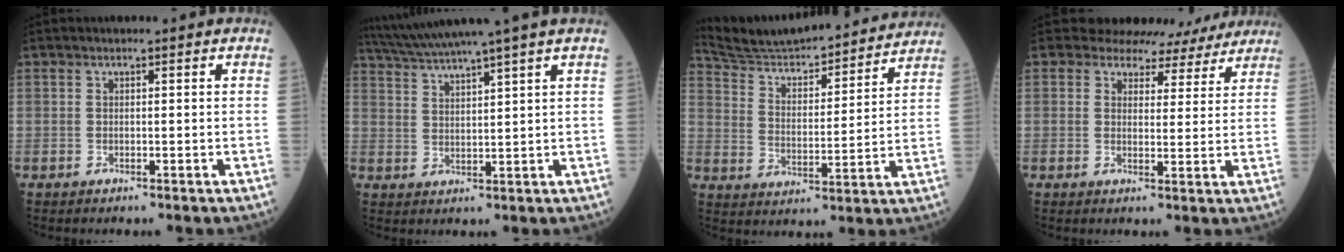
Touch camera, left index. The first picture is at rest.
{"total": 9.8, "force": [8.3, -2.4, 4.6], "torque": [-0.083, 0.012, 0.140]}
{"total": 22.0, "force": [20.6, 3.4, 6.8], "torque": [-0.113, 0.002, 0.303]}
{"total": 10.1, "force": [9.3, 3.9, 0.0], "torque": [0.029, -0.005, 0.092]}